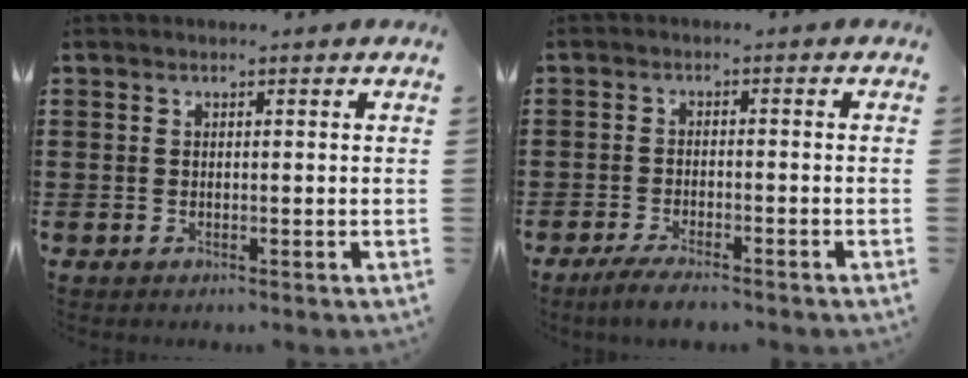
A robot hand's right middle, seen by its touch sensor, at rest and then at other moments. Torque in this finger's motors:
{"motor_torque": [1.48, -0.62, 0.46, 0.15]}